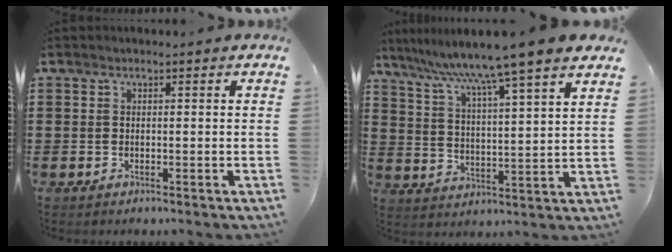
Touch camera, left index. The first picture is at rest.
{"total": 7.9, "force": [6.6, -1.8, 4.0], "torque": [-0.104, -0.047, 0.101]}